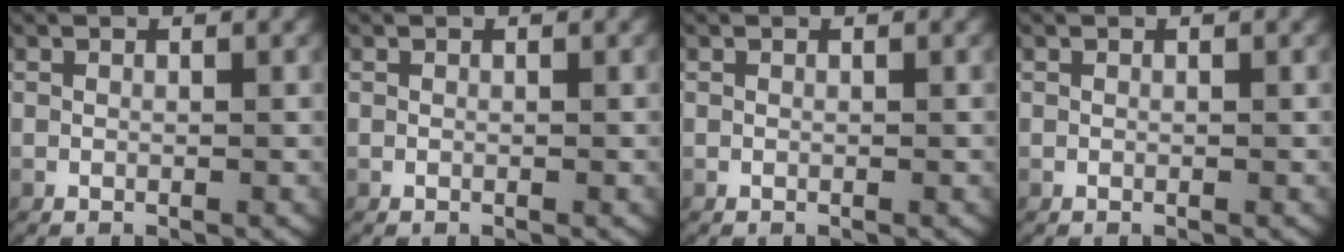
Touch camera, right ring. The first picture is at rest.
{"total": 0.0}
{"total": 0.0}
{"total": 0.0}